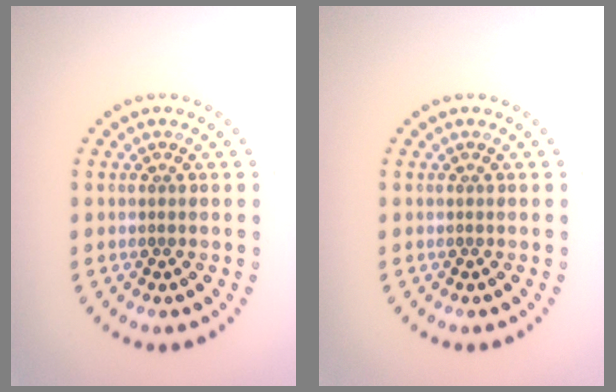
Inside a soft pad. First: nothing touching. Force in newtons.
{"total": 0.0}